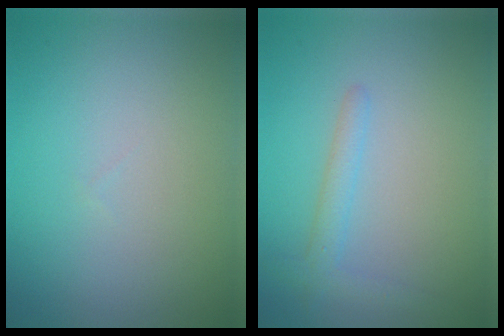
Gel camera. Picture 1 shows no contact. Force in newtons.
{"total": 1.9, "press": 1.9, "slide": 0.1}